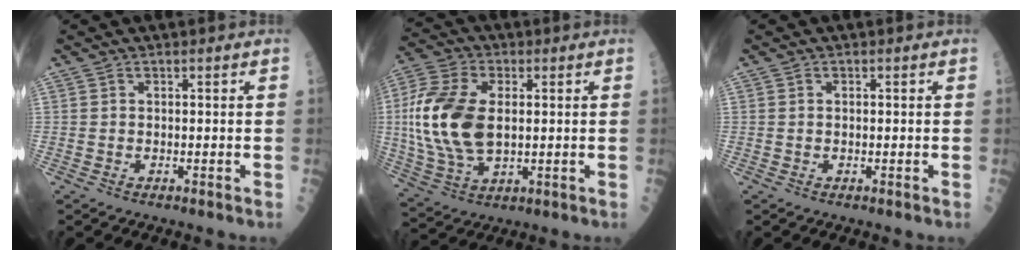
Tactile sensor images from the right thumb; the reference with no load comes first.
{"total": 17.6, "force": [1.3, 9.9, 14.5], "torque": [-0.313, -0.002, 0.024]}
{"total": 0.0}